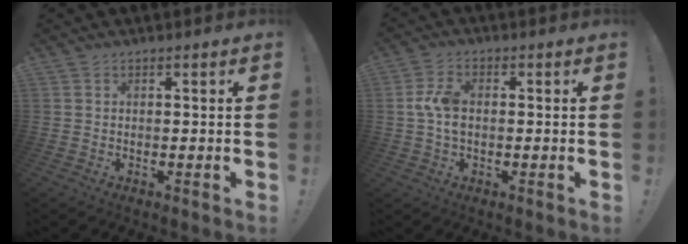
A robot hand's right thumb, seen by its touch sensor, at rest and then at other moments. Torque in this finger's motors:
{"motor_torque": [1.14, 0.85, 0.40, -0.43, 0.00]}